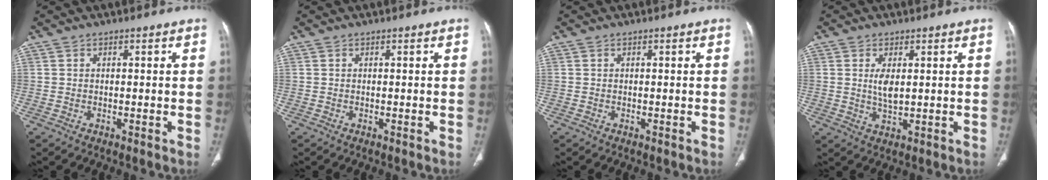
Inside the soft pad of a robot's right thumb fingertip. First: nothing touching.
{"total": 0.0}
{"total": 0.0}
{"total": 3.9, "force": [0.9, 1.6, 3.4], "torque": [-0.066, -0.012, 0.023]}